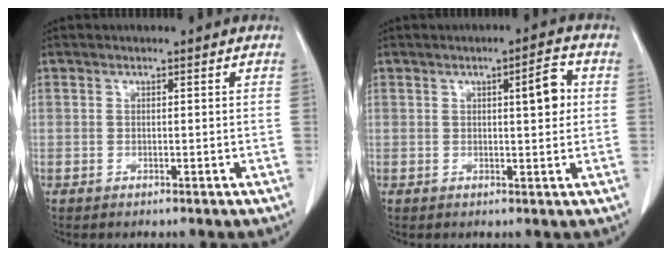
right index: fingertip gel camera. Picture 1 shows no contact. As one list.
[{"total": 4.4, "force": [0.9, 0.9, 4.2], "torque": [-0.059, 0.005, 0.010]}]